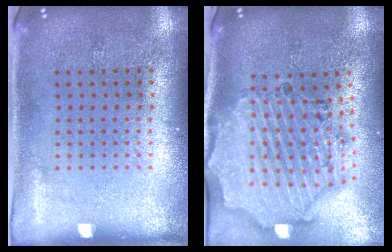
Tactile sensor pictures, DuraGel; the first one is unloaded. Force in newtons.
{"total": 2.4, "press": 2.3, "slide": 0.7}